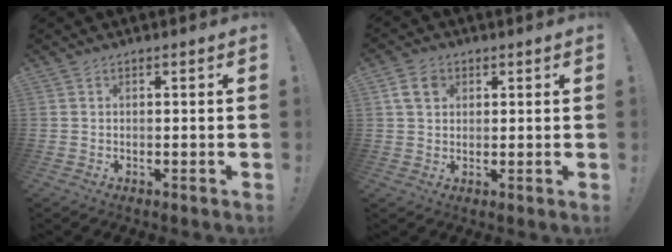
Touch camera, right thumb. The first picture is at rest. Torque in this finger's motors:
{"motor_torque": [0.02, 0.00, 0.45, 0.09, 0.00]}